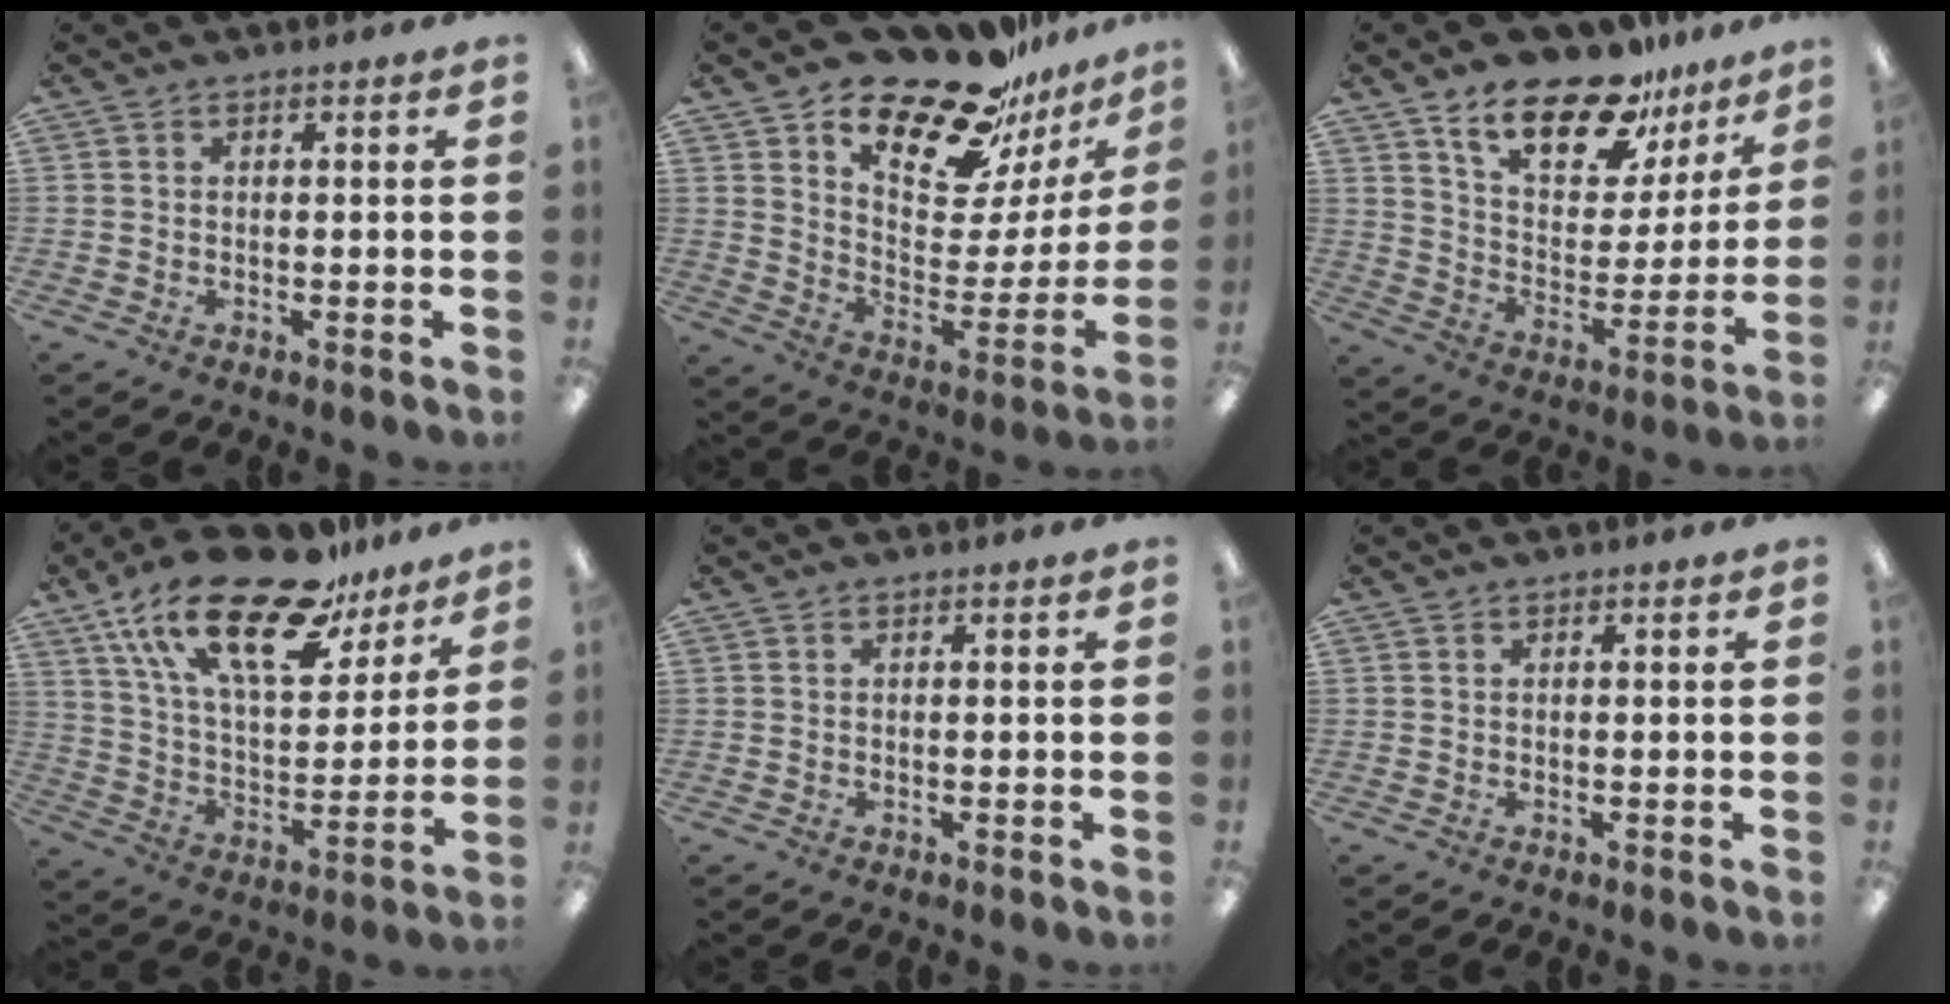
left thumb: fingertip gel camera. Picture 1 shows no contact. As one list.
[{"total": 22.4, "force": [18.9, 7.8, 9.1], "torque": [-0.139, -0.144, 0.322]}, {"total": 18.8, "force": [13.6, 8.5, 9.9], "torque": [-0.163, -0.081, 0.238]}, {"total": 24.2, "force": [16.0, 9.9, 15.1], "torque": [-0.273, -0.092, 0.275]}, {"total": 0.0}, {"total": 0.0}]